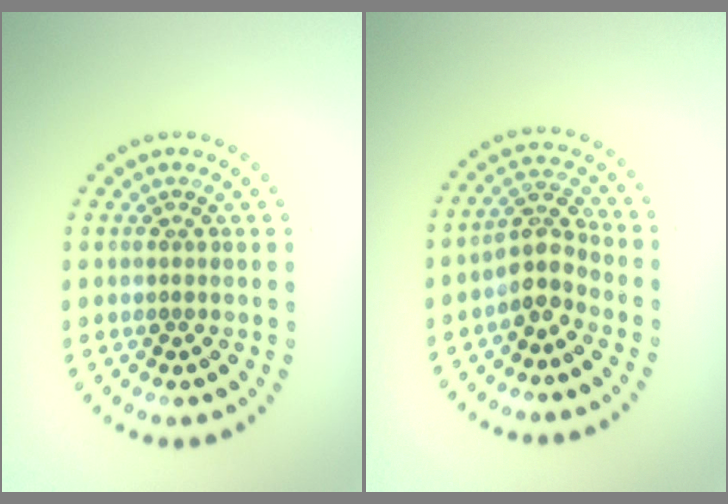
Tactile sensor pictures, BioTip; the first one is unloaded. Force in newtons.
{"total": 3.0, "press": 2.3, "slide": 1.9}